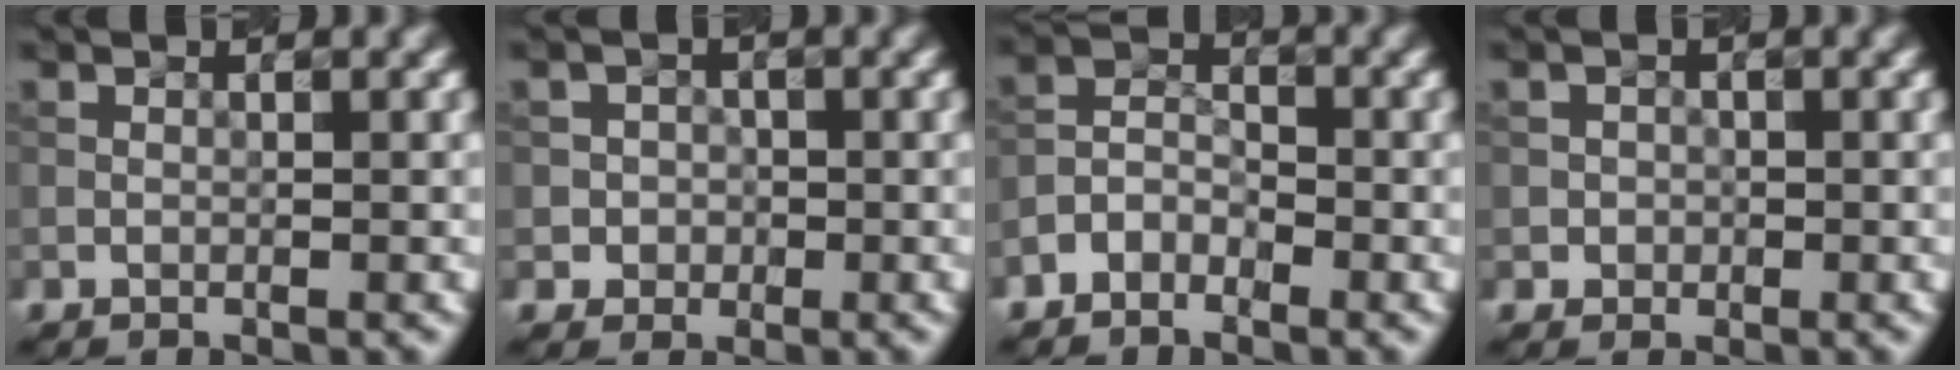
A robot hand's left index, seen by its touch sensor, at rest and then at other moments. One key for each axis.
{"total": 2.1, "fx": -0.4, "fy": 2.1, "fz": 0.1, "tx": 0.023, "ty": 0.008, "tz": -0.018}
{"total": 2.5, "fx": -1.7, "fy": 1.6, "fz": 1.0, "tx": -0.017, "ty": 0.012, "tz": -0.037}
{"total": 1.2, "fx": -0.1, "fy": 1.2, "fz": 0.1, "tx": 0.016, "ty": 0.000, "tz": -0.007}